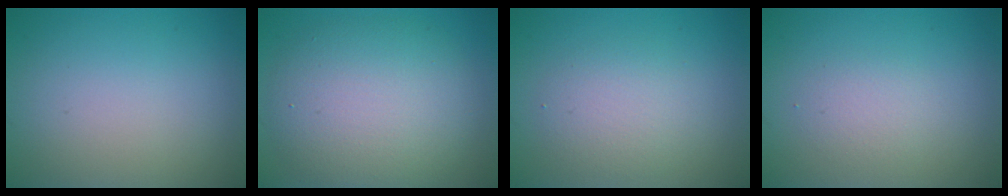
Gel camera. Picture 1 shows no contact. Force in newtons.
{"total": 7.8, "press": 7.8, "slide": 0.4}
{"total": 2.9, "press": 2.9, "slide": 0.1}
{"total": 1.6, "press": 1.6, "slide": 0.3}